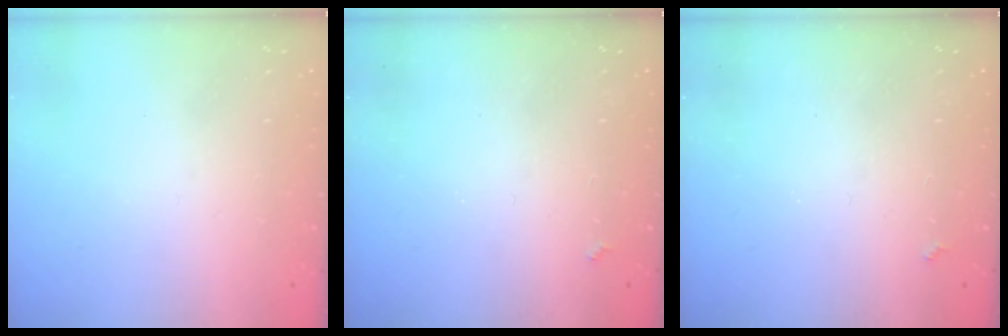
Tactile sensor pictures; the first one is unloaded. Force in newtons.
{"total": 1.7, "press": 1.7, "slide": 0.4}
{"total": 1.7, "press": 1.7, "slide": 0.4}